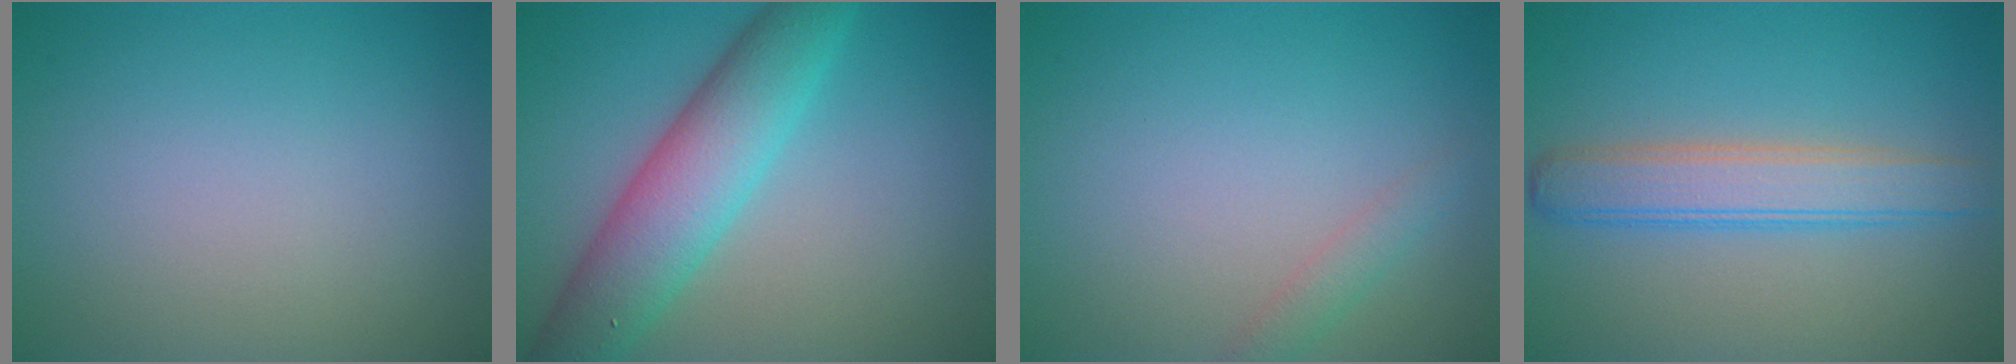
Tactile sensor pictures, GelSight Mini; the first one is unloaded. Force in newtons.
{"total": 7.0, "press": 7.0, "slide": 0.2}
{"total": 1.3, "press": 1.3, "slide": 0.1}
{"total": 4.2, "press": 4.2, "slide": 0.1}